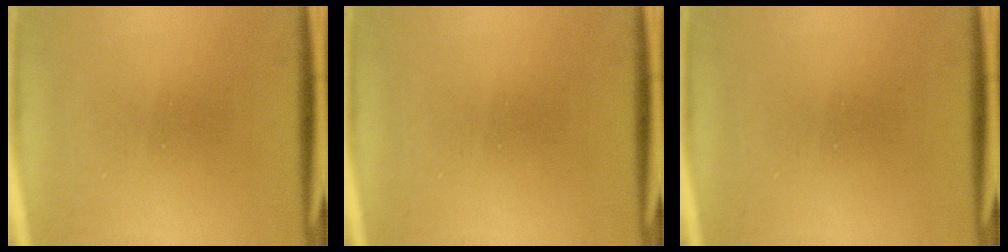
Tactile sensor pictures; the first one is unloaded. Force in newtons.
{"total": 0.0}
{"total": 0.0}